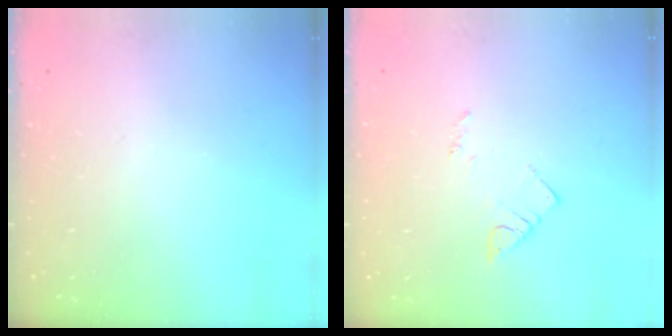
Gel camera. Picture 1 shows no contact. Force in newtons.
{"total": 5.1, "press": 5.1, "slide": 0.3}